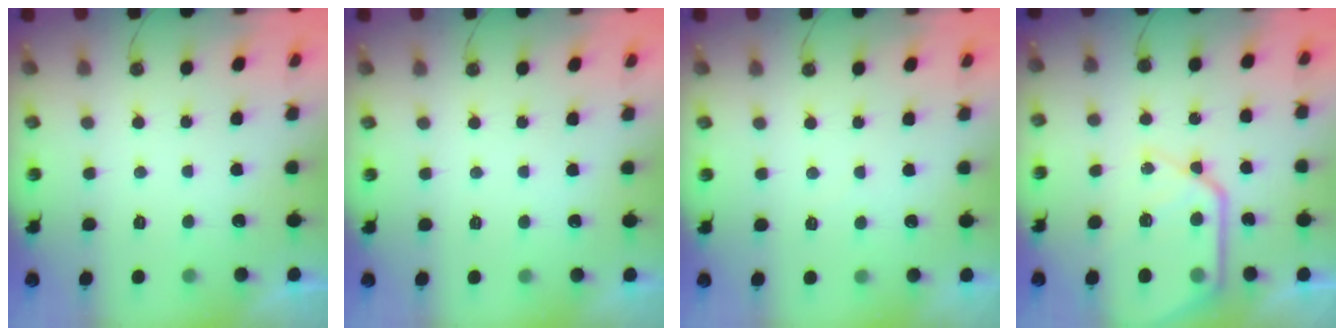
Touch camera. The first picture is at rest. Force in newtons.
{"total": 0.0}
{"total": 2.6, "press": 2.6, "slide": 0.4}
{"total": 17.2, "press": 17.1, "slide": 2.0}